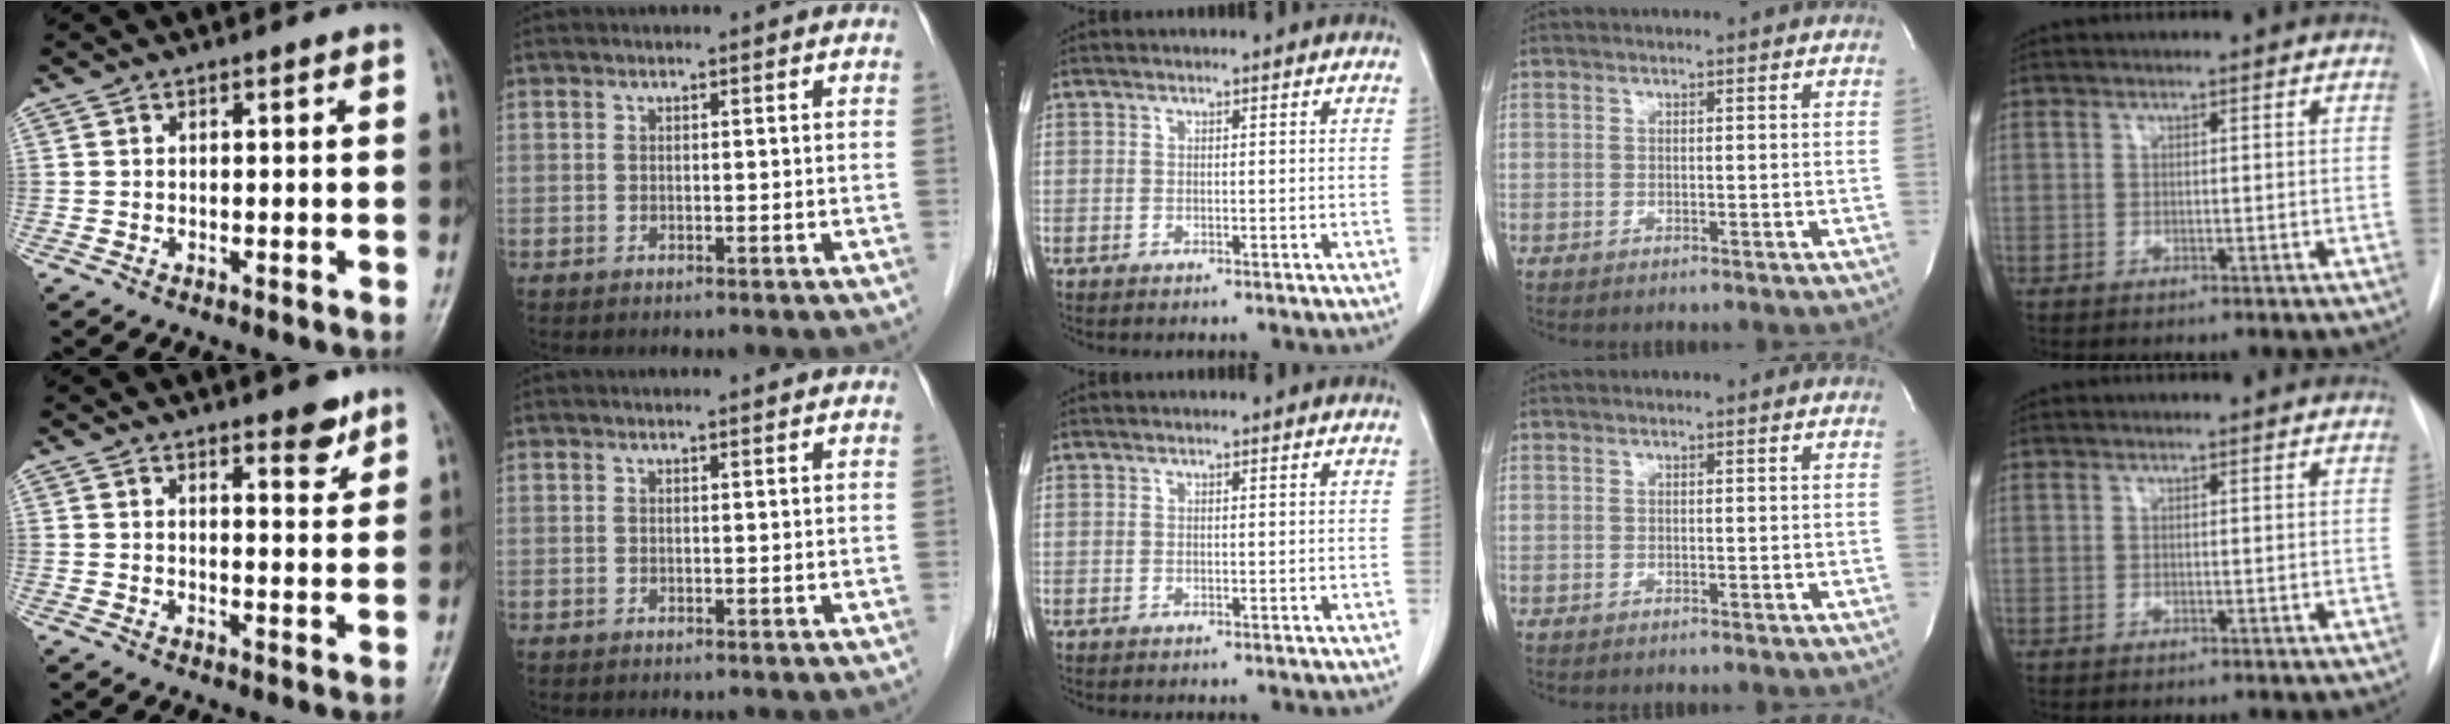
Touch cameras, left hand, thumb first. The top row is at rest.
{"thumb": {"total": 4.4, "force": [3.2, 1.5, 2.6], "torque": [-0.018, -0.023, 0.042]}, "index": {"total": 1.0, "force": [0.9, -0.1, 0.2], "torque": [-0.009, 0.002, 0.013]}}